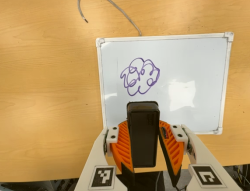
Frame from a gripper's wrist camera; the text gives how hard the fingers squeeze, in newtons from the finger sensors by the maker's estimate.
{"total": 8.2, "left": 7.4, "right": 8.9}